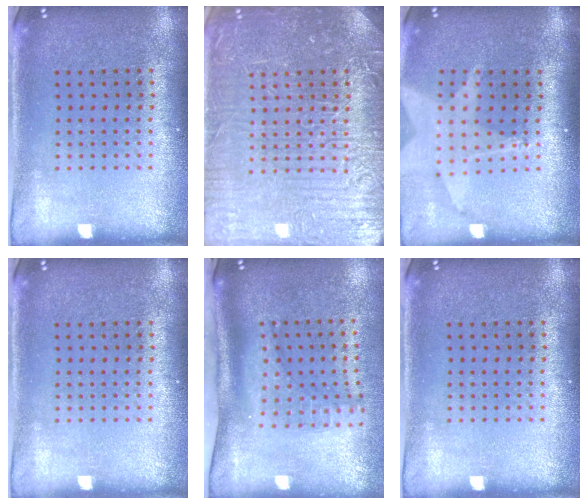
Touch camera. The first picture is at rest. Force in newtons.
{"total": 7.7, "press": 7.7, "slide": 1.1}
{"total": 1.8, "press": 1.4, "slide": 1.0}
{"total": 0.0}
{"total": 2.3, "press": 1.6, "slide": 1.6}
{"total": 0.0}